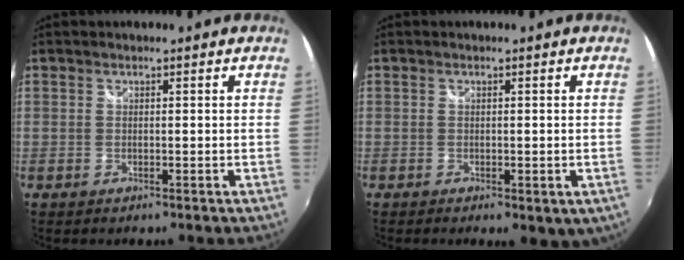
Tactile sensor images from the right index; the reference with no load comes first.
{"total": 4.1, "force": [-1.6, 1.8, 3.3], "torque": [-0.051, -0.021, -0.016]}